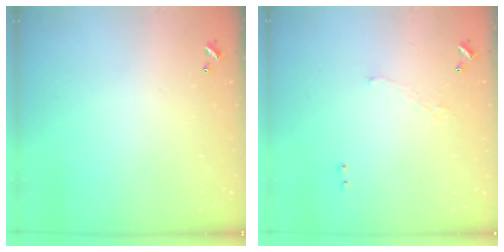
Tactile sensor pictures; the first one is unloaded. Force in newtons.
{"total": 0.8, "press": 0.6, "slide": 0.5}